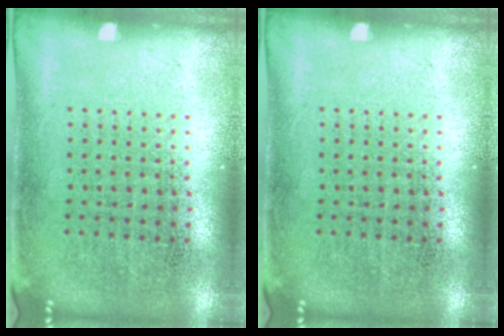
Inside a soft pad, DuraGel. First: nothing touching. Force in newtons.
{"total": 0.0}